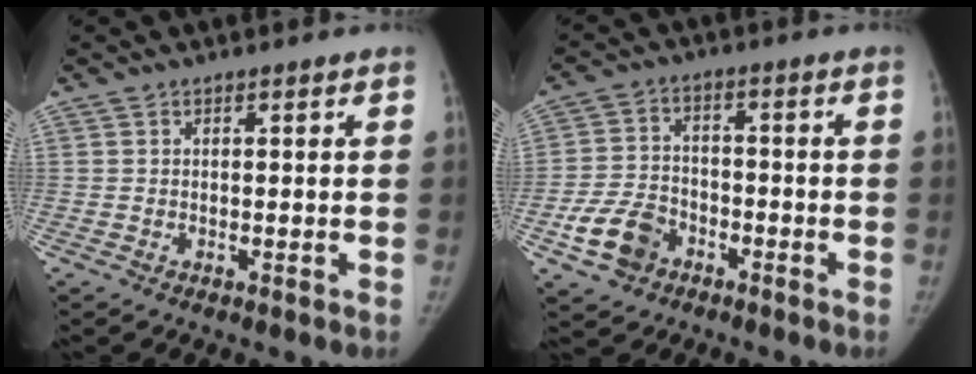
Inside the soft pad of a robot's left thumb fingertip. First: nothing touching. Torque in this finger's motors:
{"motor_torque": [-0.09, 0.24, 0.16, -0.13, 0.04]}